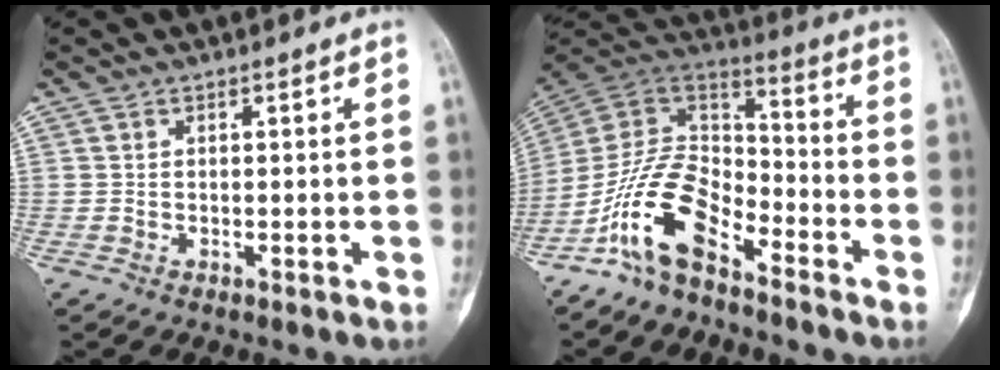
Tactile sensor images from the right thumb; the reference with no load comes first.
{"total": 13.9, "force": [-8.7, 6.7, 8.5], "torque": [-0.145, 0.086, -0.178]}